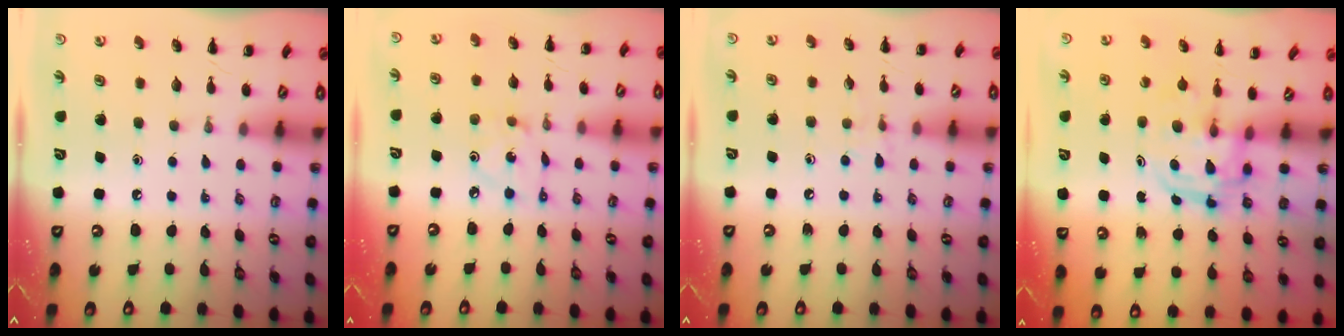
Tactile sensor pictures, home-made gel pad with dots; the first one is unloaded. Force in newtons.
{"total": 2.2, "press": 2.1, "slide": 0.5}
{"total": 6.0, "press": 5.6, "slide": 2.1}
{"total": 2.7, "press": 2.7, "slide": 0.3}